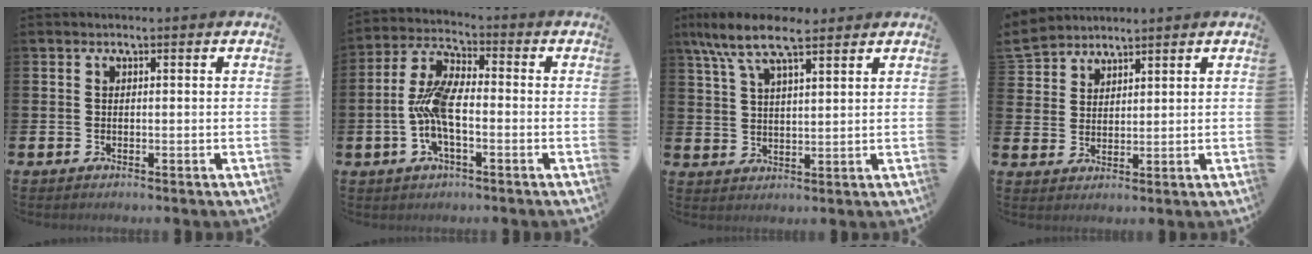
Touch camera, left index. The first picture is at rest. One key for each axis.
{"total": 8.1, "fx": -1.1, "fy": 3.2, "fz": 7.3, "tx": -0.163, "ty": -0.004, "tz": -0.026}
{"total": 8.6, "fx": 6.8, "fy": 2.6, "fz": 4.6, "tx": -0.104, "ty": -0.014, "tz": 0.123}
{"total": 4.1, "fx": 3.9, "fy": 1.1, "fz": -0.5, "tx": 0.000, "ty": -0.018, "tz": 0.073}